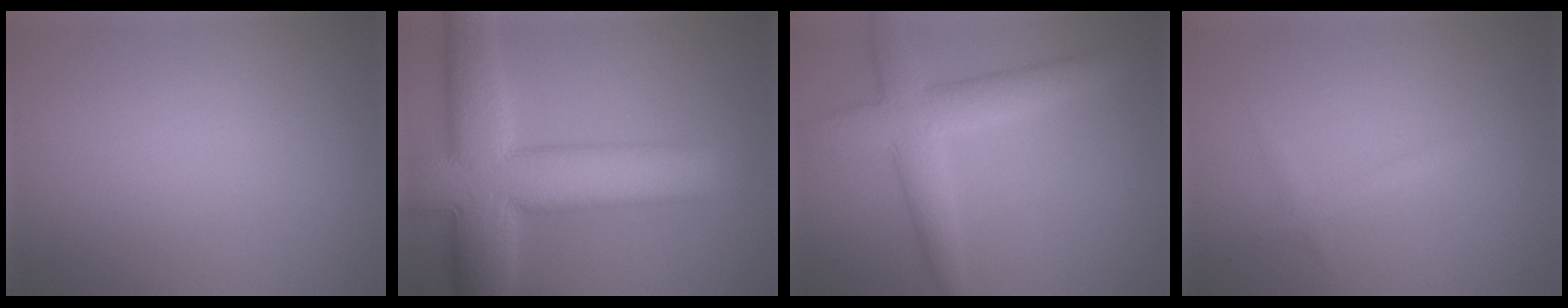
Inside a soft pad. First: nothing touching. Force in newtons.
{"total": 12.2, "press": 12.2, "slide": 0.6}
{"total": 5.3, "press": 5.3, "slide": 0.2}
{"total": 1.1, "press": 1.1, "slide": 0.2}